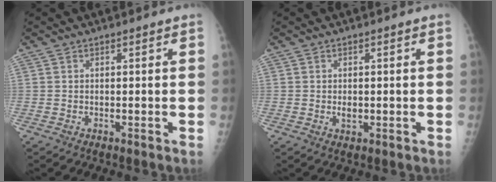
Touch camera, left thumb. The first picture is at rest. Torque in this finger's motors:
{"motor_torque": [-0.03, -0.03, -0.01, -0.01, 0.00]}